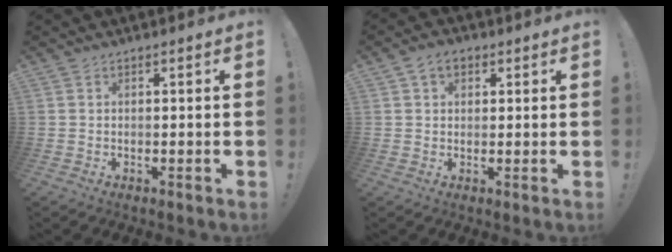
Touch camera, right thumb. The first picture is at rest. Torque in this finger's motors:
{"motor_torque": [-0.01, 0.01, 0.02, -0.02, 0.00]}